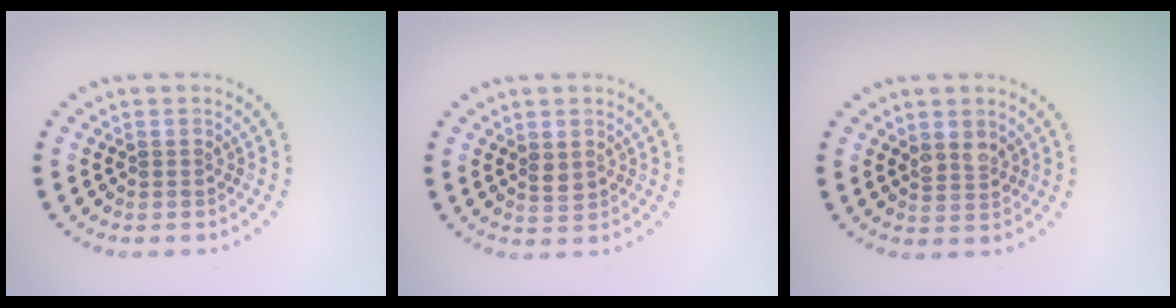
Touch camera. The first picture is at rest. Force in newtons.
{"total": 1.4, "press": 1.4, "slide": 0.3}
{"total": 1.7, "press": 1.5, "slide": 0.7}